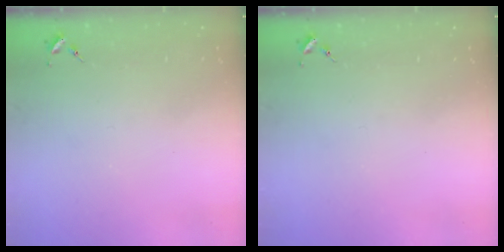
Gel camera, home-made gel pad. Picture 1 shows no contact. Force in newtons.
{"total": 0.0}